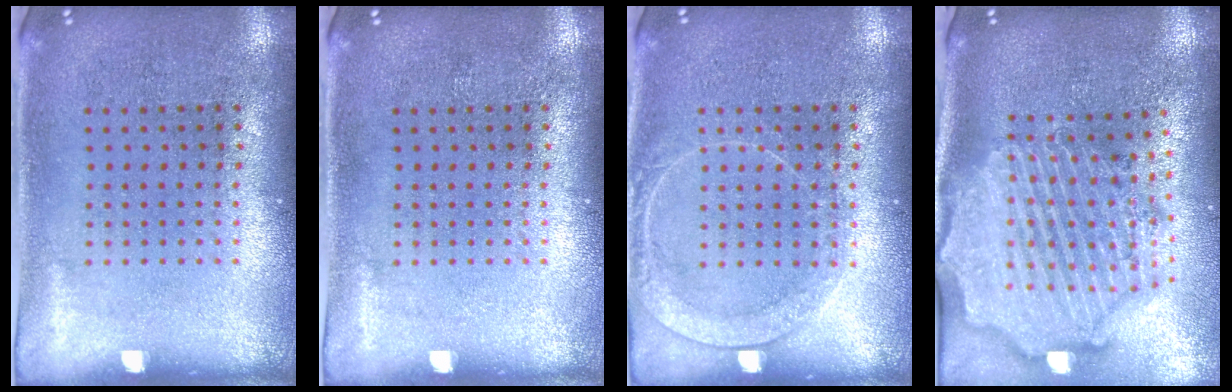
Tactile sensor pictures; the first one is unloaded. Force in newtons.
{"total": 0.0}
{"total": 1.7, "press": 1.7, "slide": 0.3}
{"total": 3.4, "press": 2.9, "slide": 1.7}